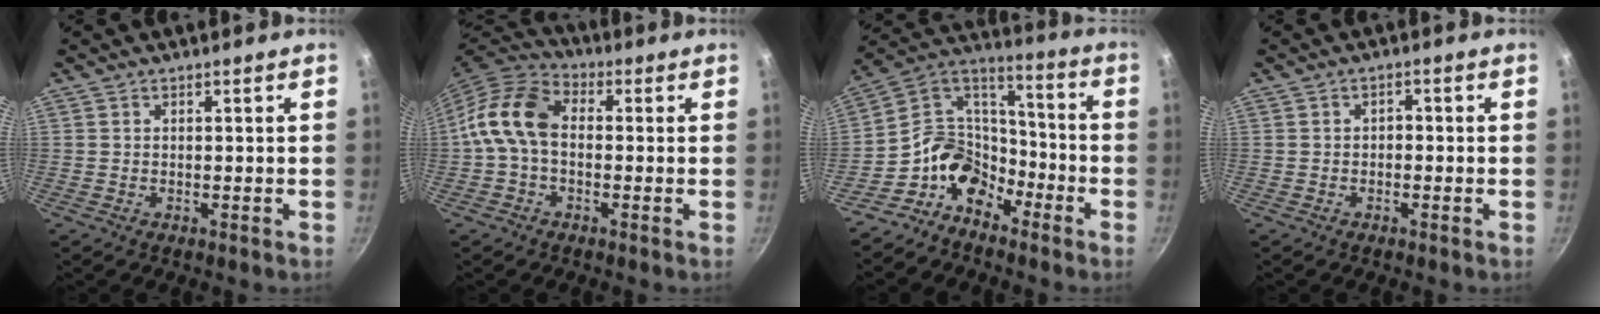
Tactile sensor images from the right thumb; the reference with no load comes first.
{"total": 10.8, "force": [-0.4, 7.4, 7.9], "torque": [-0.136, 0.034, -0.029]}
{"total": 13.2, "force": [-7.6, 9.2, 5.6], "torque": [-0.061, 0.082, -0.166]}
{"total": 1.5, "force": [-0.5, 1.1, 0.9], "torque": [-0.011, 0.010, -0.008]}